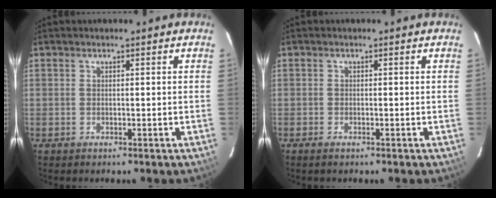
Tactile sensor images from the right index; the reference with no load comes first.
{"total": 1.0, "force": [-0.8, 0.3, 0.5], "torque": [-0.012, -0.003, -0.015]}